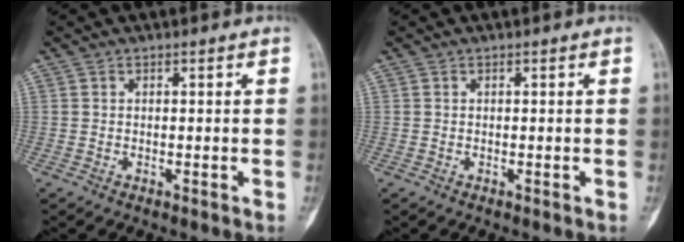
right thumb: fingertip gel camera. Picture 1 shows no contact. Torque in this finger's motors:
{"motor_torque": [0.02, -0.01, -0.03, -0.04, 0.02]}